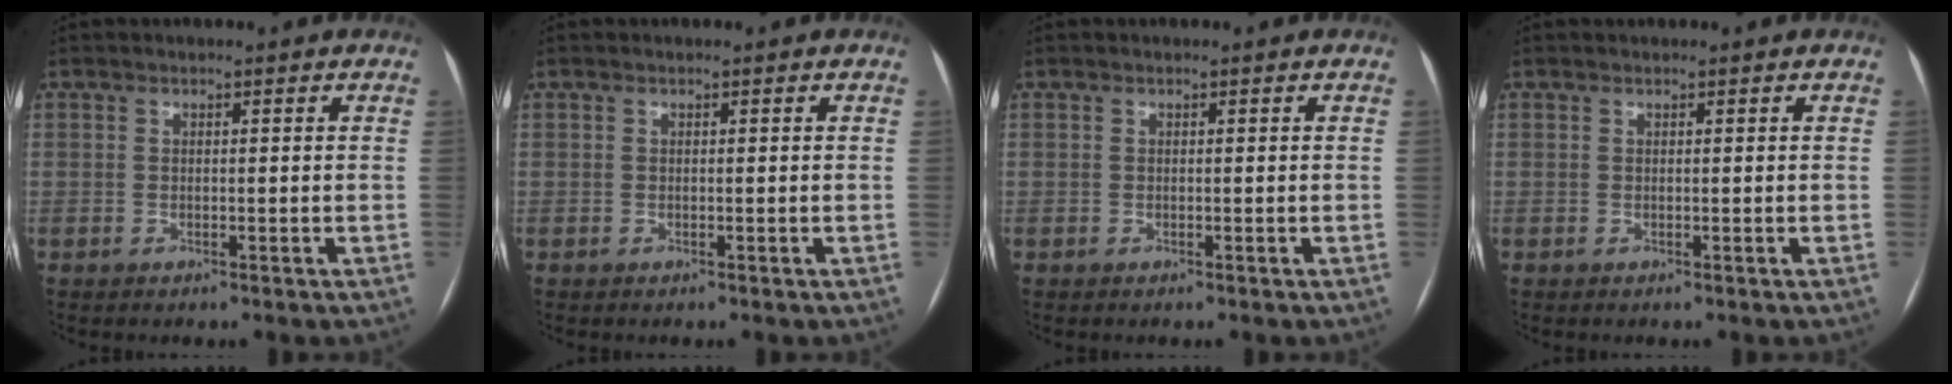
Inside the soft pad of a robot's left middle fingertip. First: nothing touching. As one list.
[{"total": 0.0}, {"total": 0.0}, {"total": 0.0}]